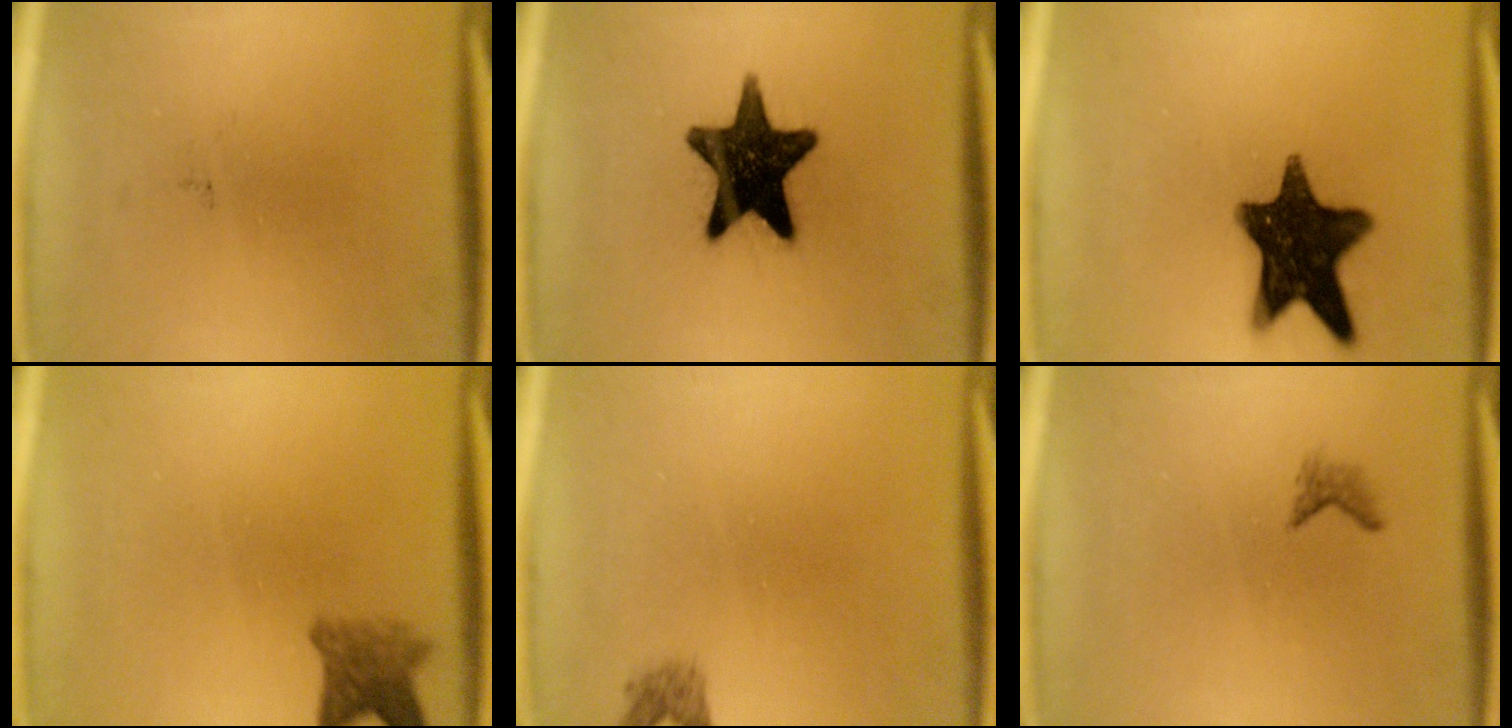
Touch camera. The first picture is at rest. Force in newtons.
{"total": 16.6}
{"total": 15.3}
{"total": 3.7}
{"total": 1.4}
{"total": 1.0}